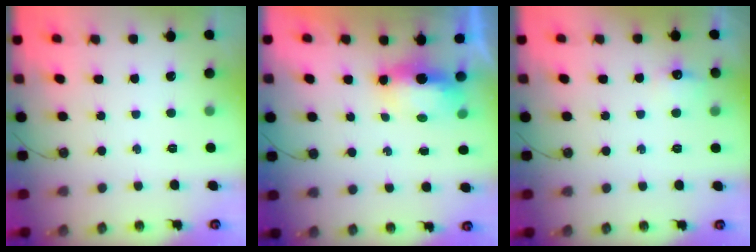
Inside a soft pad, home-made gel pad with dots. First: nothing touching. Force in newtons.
{"total": 6.5, "press": 6.5, "slide": 0.7}
{"total": 5.1, "press": 5.0, "slide": 0.7}